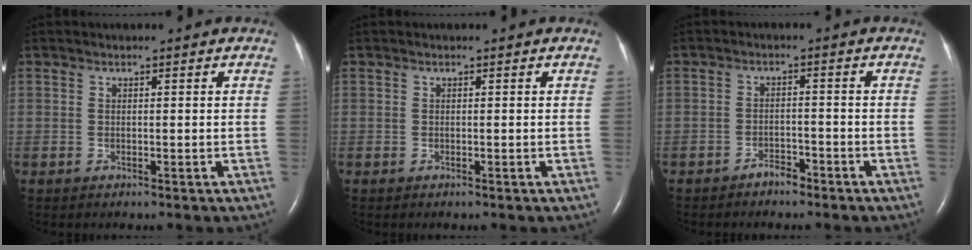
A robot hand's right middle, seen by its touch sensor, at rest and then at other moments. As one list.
[{"total": 0.0}, {"total": 2.3, "force": [-2.0, 0.8, 0.8], "torque": [-0.015, 0.002, -0.033]}]